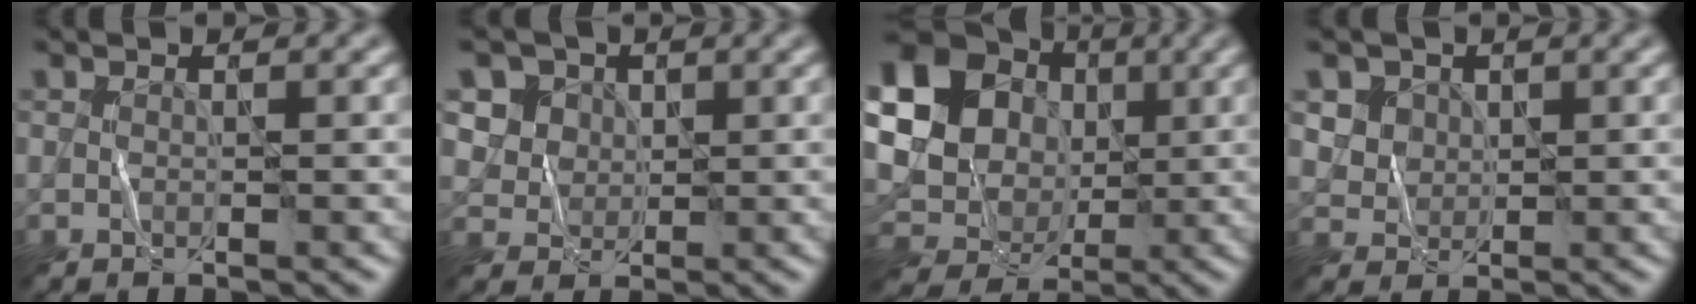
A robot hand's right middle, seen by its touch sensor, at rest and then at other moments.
{"total": 6.0, "force": [2.7, 4.9, 2.2], "torque": [-0.048, 0.005, 0.042]}
{"total": 22.6, "force": [2.9, 20.5, 8.9], "torque": [-0.218, -0.001, 0.016]}
{"total": 4.4, "force": [2.0, 3.6, 1.6], "torque": [-0.047, 0.003, 0.040]}